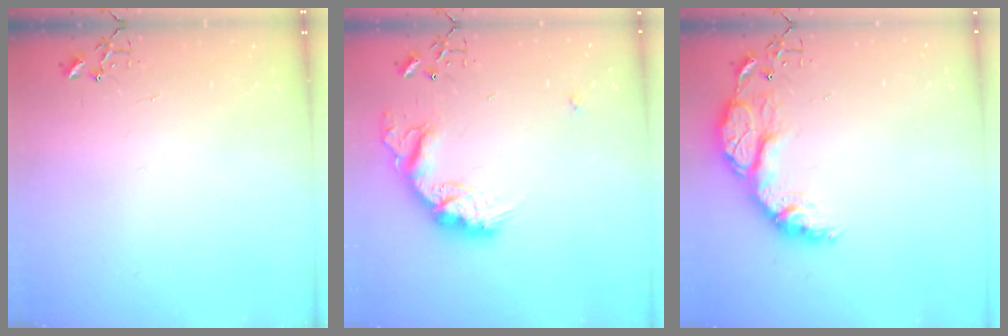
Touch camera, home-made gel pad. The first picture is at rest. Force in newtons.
{"total": 17.9, "press": 17.8, "slide": 1.1}
{"total": 16.7, "press": 16.7, "slide": 1.3}